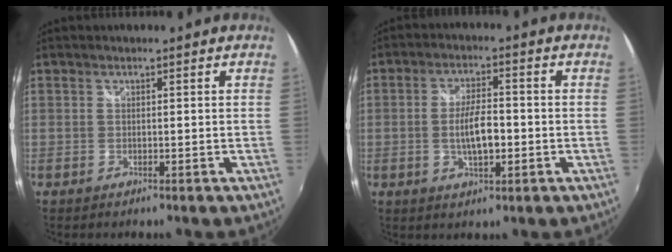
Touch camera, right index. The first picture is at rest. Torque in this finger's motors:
{"motor_torque": [1.08, 0.33, 0.44, 0.11]}